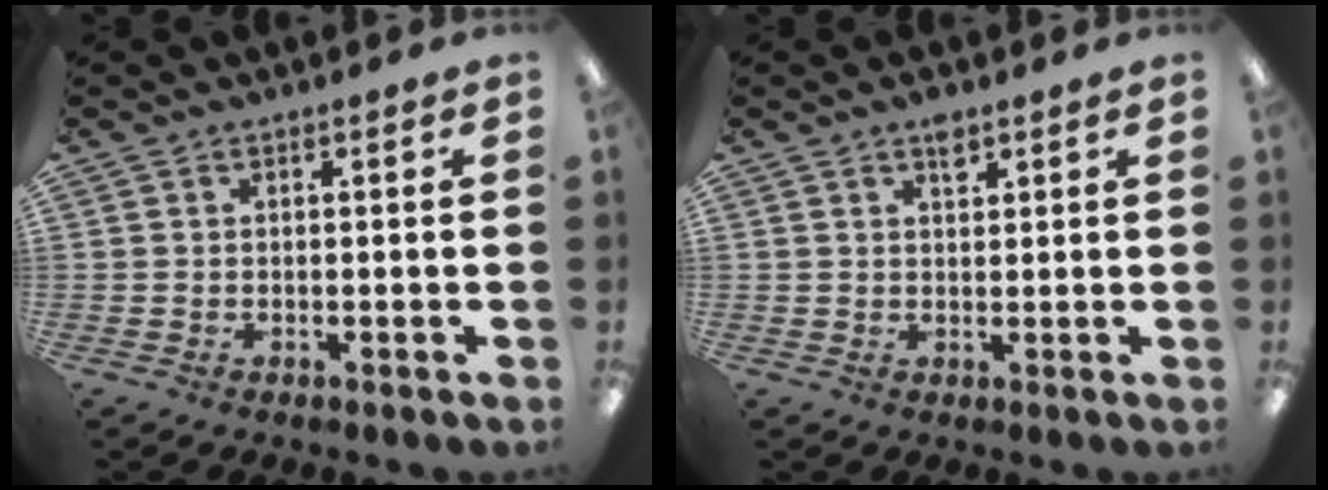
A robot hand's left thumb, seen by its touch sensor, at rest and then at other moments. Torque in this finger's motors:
{"motor_torque": [0.33, -0.04, 0.23, -0.29, 0.00]}